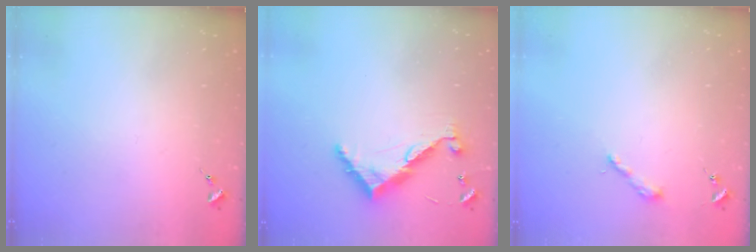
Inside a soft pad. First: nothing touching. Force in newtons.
{"total": 9.0, "press": 9.0, "slide": 0.5}
{"total": 3.8, "press": 3.8, "slide": 0.3}